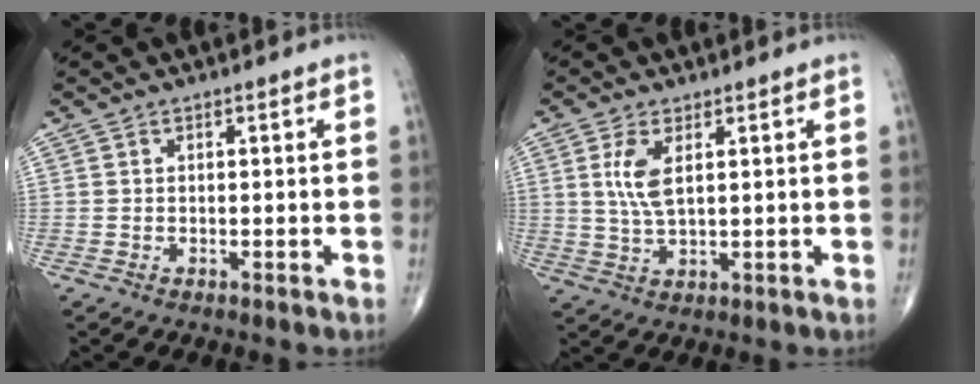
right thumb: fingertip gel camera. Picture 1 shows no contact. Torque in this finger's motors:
{"motor_torque": [-0.56, 0.49, 0.73, 0.28, 0.19]}